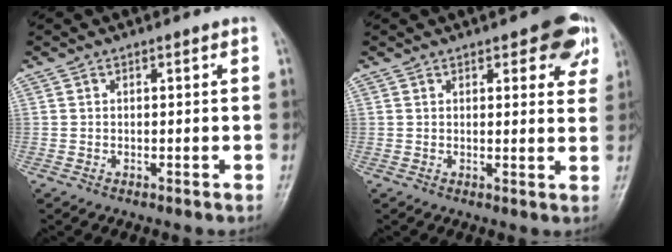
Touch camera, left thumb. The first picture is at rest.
{"total": 8.5, "force": [4.5, 3.5, 6.3], "torque": [-0.043, -0.014, 0.049]}